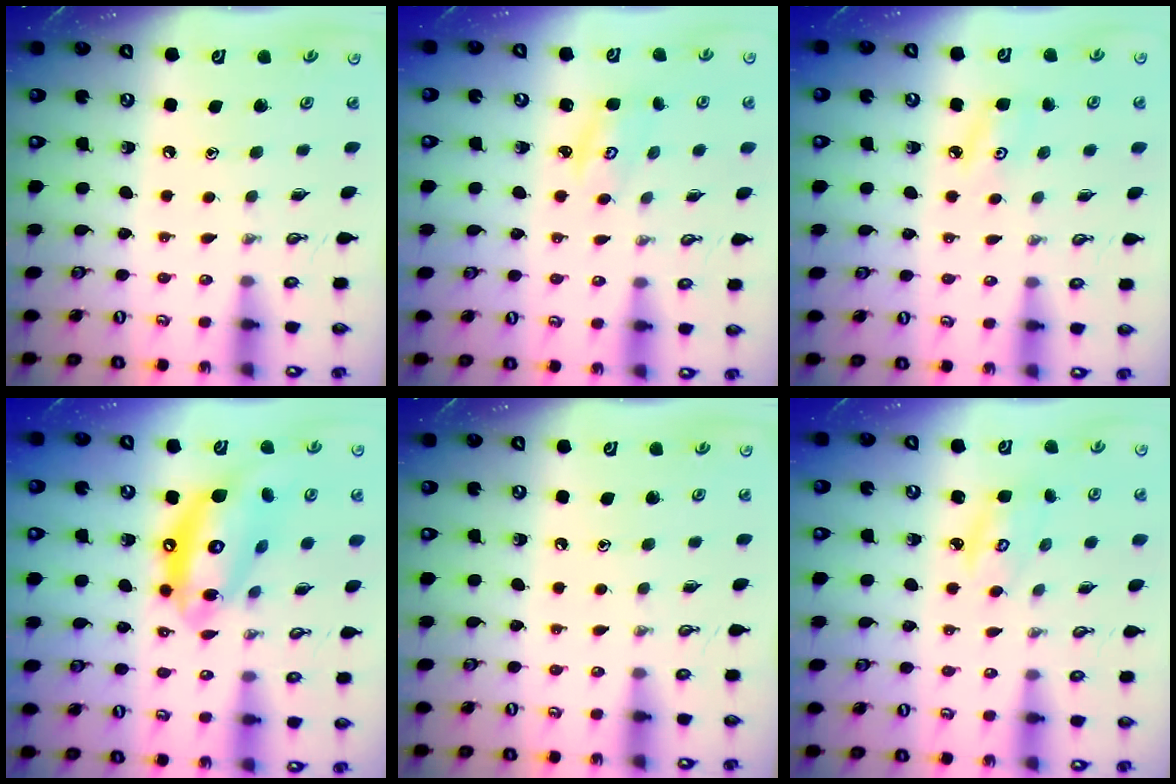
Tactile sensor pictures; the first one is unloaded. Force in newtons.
{"total": 2.9, "press": 2.9, "slide": 0.4}
{"total": 5.1, "press": 5.0, "slide": 0.6}
{"total": 16.1, "press": 16.1, "slide": 1.5}
{"total": 0.0}
{"total": 3.6, "press": 3.6, "slide": 0.2}